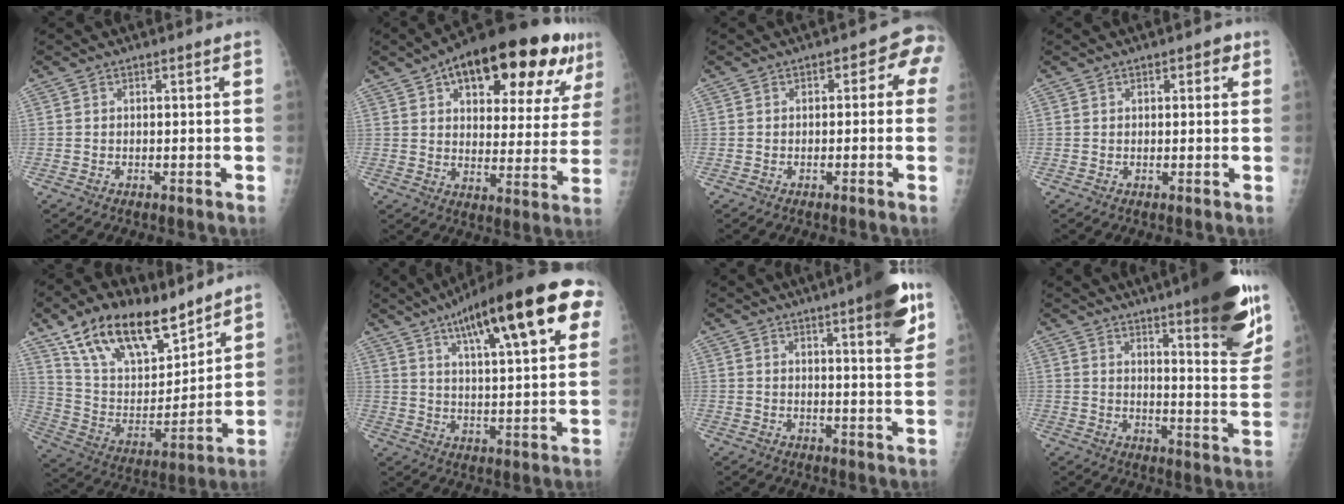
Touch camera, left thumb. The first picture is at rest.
{"total": 26.2, "force": [13.6, 11.3, 19.4], "torque": [-0.241, -0.003, 0.194]}
{"total": 4.7, "force": [0.2, 3.0, 3.6], "torque": [-0.006, 0.020, -0.010]}
{"total": 2.4, "force": [1.1, 1.3, 1.6], "torque": [-0.006, 0.000, 0.012]}
{"total": 21.1, "force": [14.8, 9.1, 11.8], "torque": [-0.174, -0.056, 0.275]}
{"total": 24.1, "force": [11.2, 6.0, 20.4], "torque": [-0.290, 0.001, 0.165]}
{"total": 11.6, "force": [6.5, 1.9, 9.4], "torque": [-0.110, -0.028, 0.081]}
{"total": 20.7, "force": [13.4, 3.5, 15.4], "torque": [-0.186, -0.067, 0.182]}